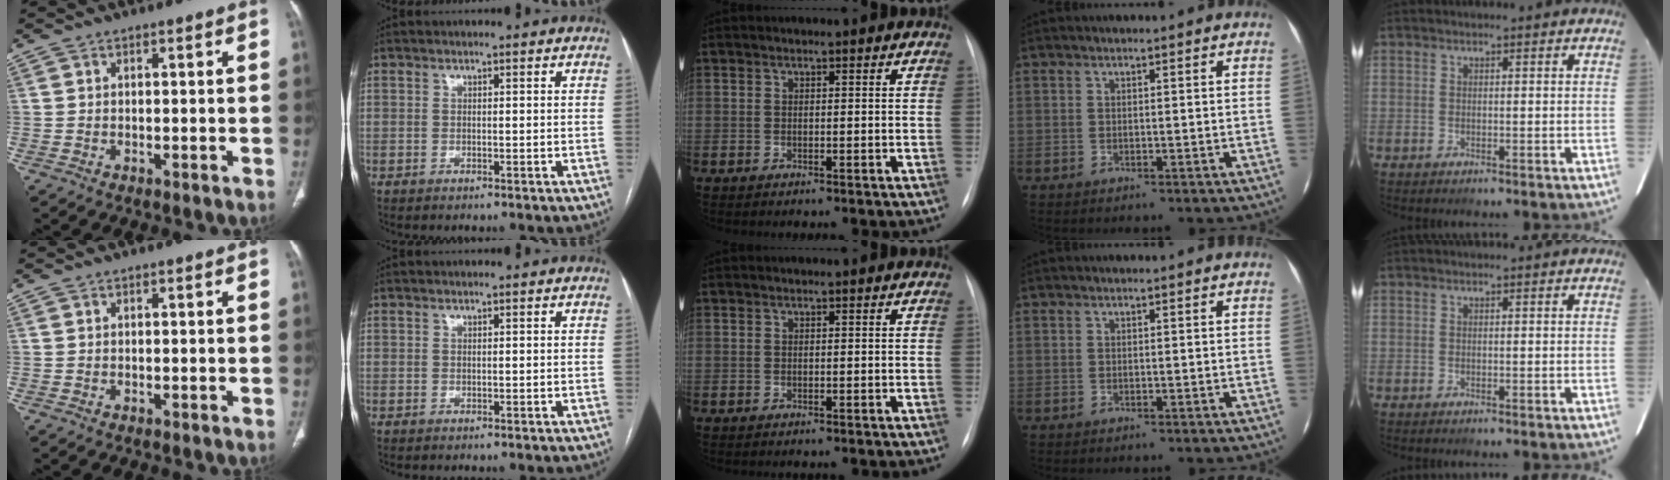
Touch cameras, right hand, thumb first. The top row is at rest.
{}